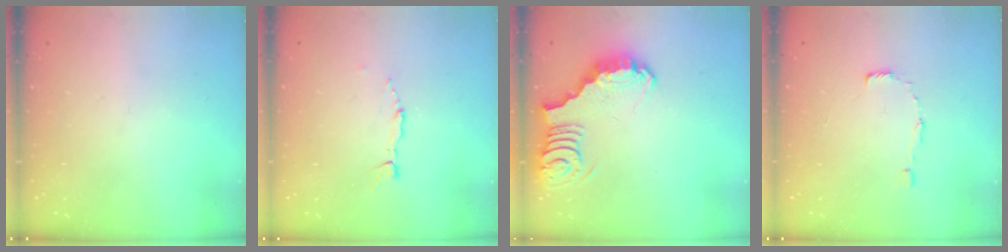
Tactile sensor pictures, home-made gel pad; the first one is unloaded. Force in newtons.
{"total": 3.8, "press": 3.8, "slide": 0.4}
{"total": 3.8, "press": 3.8, "slide": 0.6}
{"total": 3.8, "press": 3.7, "slide": 0.4}